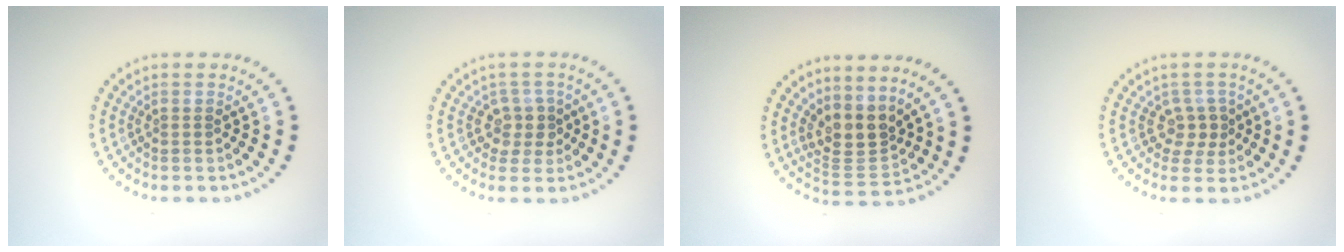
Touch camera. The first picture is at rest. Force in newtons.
{"total": 2.2, "press": 1.9, "slide": 1.2}
{"total": 3.4, "press": 2.6, "slide": 2.2}
{"total": 1.7, "press": 1.4, "slide": 1.1}